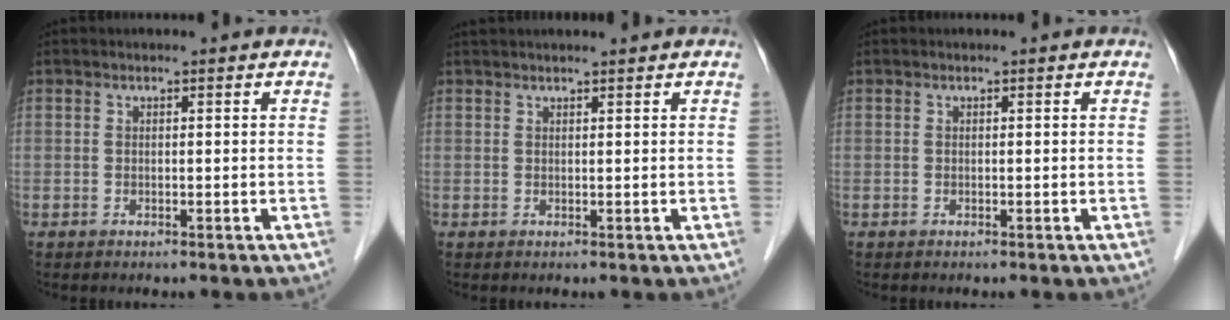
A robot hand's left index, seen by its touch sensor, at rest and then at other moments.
{"total": 5.5, "force": [5.0, 0.0, 2.3], "torque": [-0.028, 0.030, 0.067]}
{"total": 0.0}